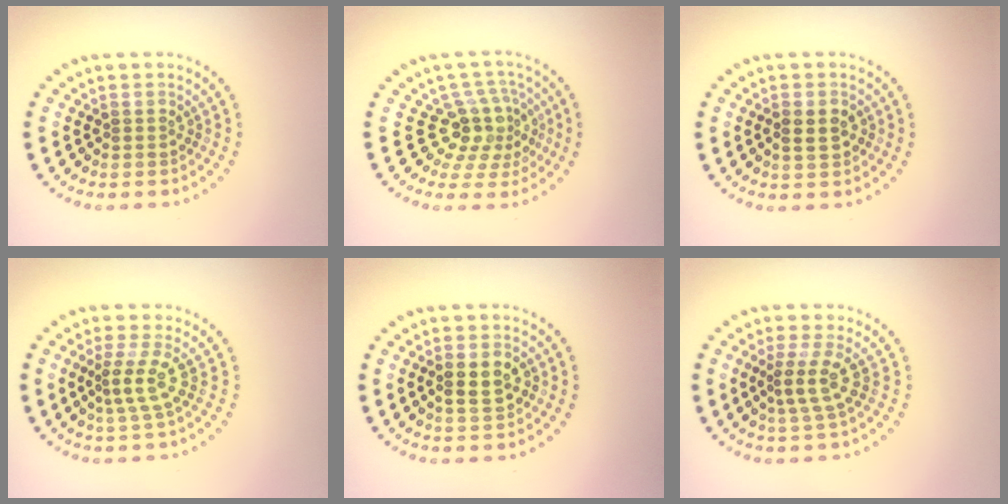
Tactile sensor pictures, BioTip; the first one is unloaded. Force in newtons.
{"total": 4.0, "press": 2.8, "slide": 2.8}
{"total": 2.2, "press": 2.2, "slide": 0.1}
{"total": 2.8, "press": 1.8, "slide": 2.1}
{"total": 2.8, "press": 2.8, "slide": 0.3}
{"total": 2.8, "press": 2.0, "slide": 1.9}